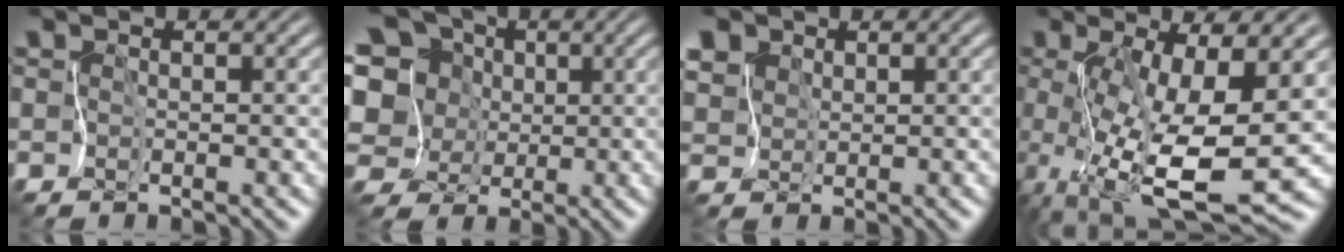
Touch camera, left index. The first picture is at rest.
{"total": 11.4, "force": [2.5, 9.7, 5.5], "torque": [-0.149, 0.039, 0.012]}
{"total": 6.6, "force": [3.8, 4.7, 2.6], "torque": [-0.073, 0.020, 0.051]}
{"total": 10.4, "force": [-1.6, 3.0, 9.8], "torque": [-0.193, -0.028, -0.016]}